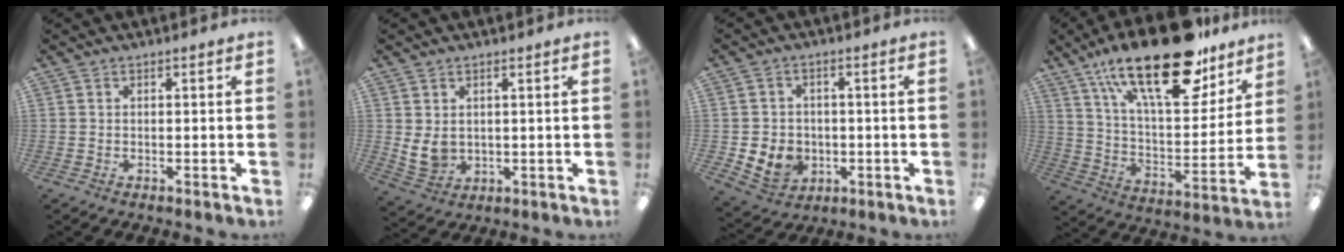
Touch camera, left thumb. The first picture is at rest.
{"total": 5.2, "force": [1.6, 4.1, 2.8], "torque": [-0.068, -0.011, 0.030]}
{"total": 7.4, "force": [-1.9, 6.6, 2.8], "torque": [-0.071, 0.014, -0.031]}
{"total": 27.2, "force": [17.8, 10.5, 17.7], "torque": [-0.277, -0.100, 0.299]}